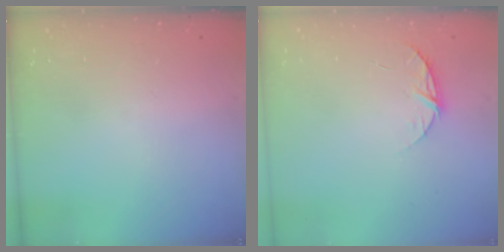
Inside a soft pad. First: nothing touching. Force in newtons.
{"total": 6.1, "press": 6.1, "slide": 0.7}